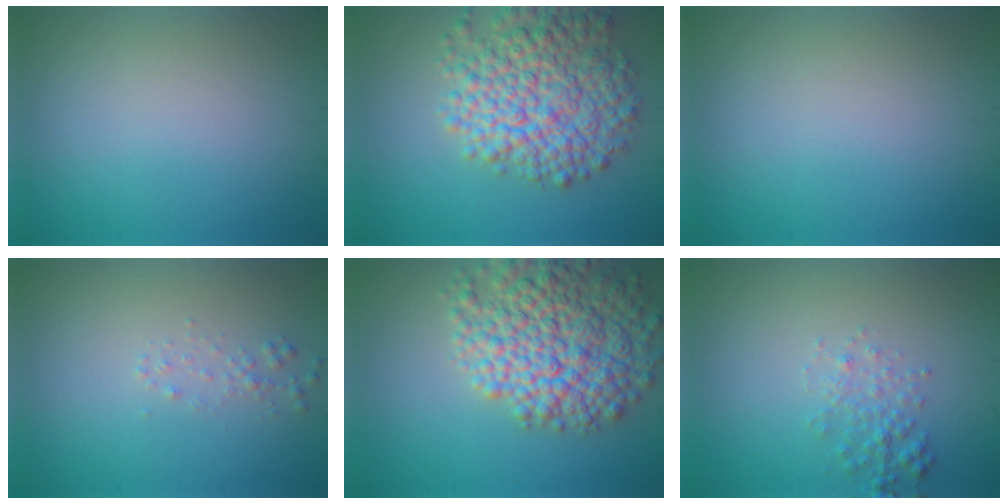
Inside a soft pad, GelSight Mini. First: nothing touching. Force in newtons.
{"total": 8.5, "press": 8.4, "slide": 0.4}
{"total": 0.0}
{"total": 1.0, "press": 1.0, "slide": 0.1}
{"total": 9.5, "press": 9.5, "slide": 0.4}
{"total": 2.0, "press": 2.0, "slide": 0.1}